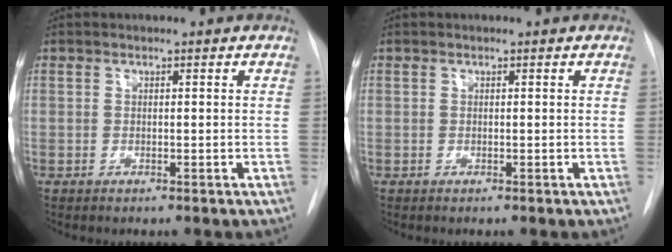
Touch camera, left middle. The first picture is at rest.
{"total": 0.0}